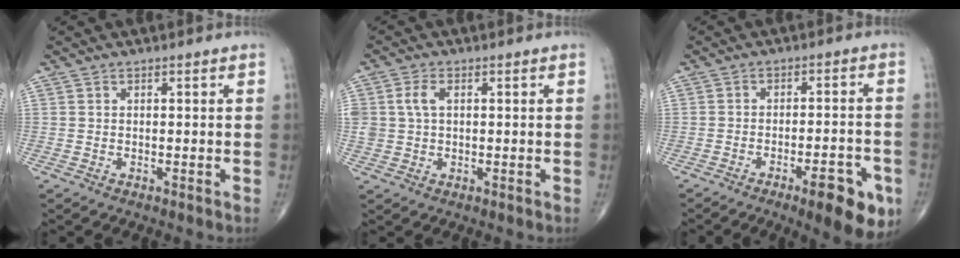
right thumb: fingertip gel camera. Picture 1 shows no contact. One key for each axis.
{"total": 4.3, "fx": 1.0, "fy": 2.8, "fz": 3.0, "tx": -0.070, "ty": 0.006, "tz": 0.020}
{"total": 10.9, "fx": -5.5, "fy": 3.1, "fz": 9.0, "tx": -0.103, "ty": 0.020, "tz": -0.069}